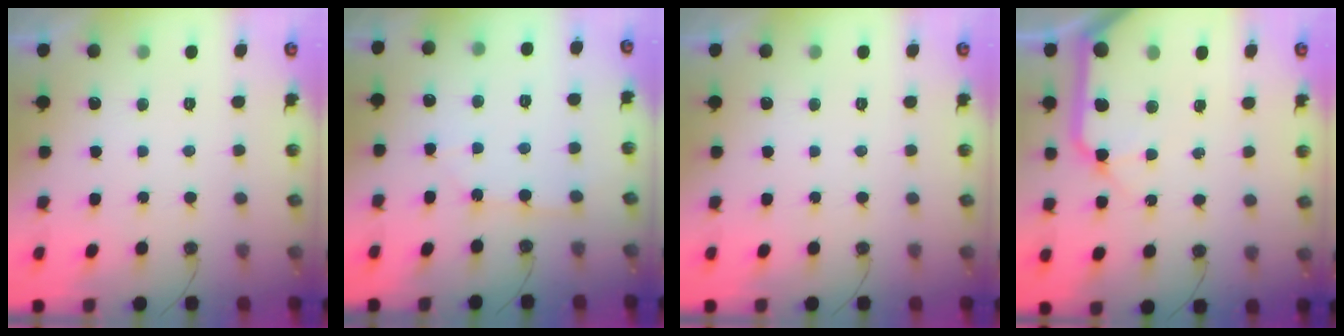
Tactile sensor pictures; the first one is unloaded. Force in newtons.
{"total": 3.2, "press": 3.2, "slide": 0.4}
{"total": 0.0}
{"total": 17.0, "press": 16.8, "slide": 2.8}